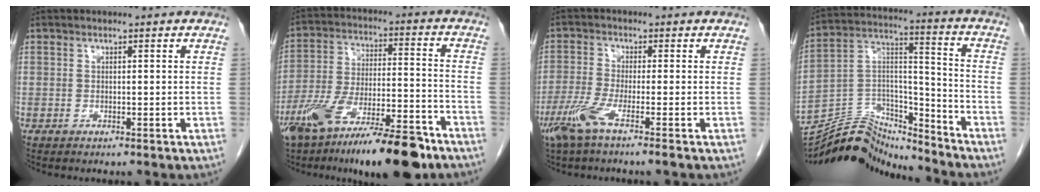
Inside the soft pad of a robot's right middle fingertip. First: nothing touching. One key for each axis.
{"total": 19.0, "fx": -13.3, "fy": 3.5, "fz": 13.2, "tx": -0.209, "ty": -0.019, "tz": -0.232}
{"total": 5.3, "fx": -3.1, "fy": -0.2, "fz": 4.3, "tx": -0.096, "ty": -0.015, "tz": -0.071}
{"total": 16.6, "fx": -16.0, "fy": 2.9, "fz": 2.9, "tx": -0.058, "ty": 0.036, "tz": -0.280}